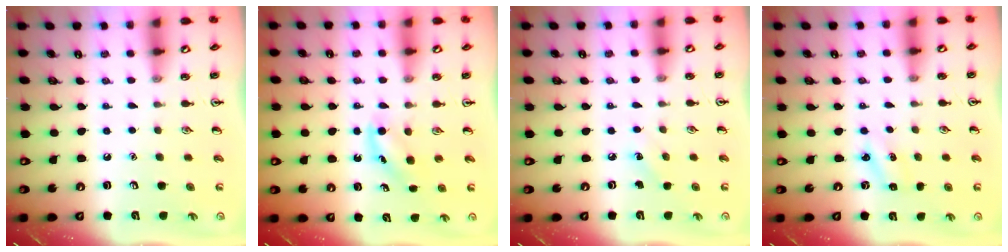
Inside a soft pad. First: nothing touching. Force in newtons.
{"total": 4.2, "press": 3.9, "slide": 1.4}
{"total": 4.3, "press": 4.1, "slide": 1.4}
{"total": 2.5, "press": 2.3, "slide": 0.8}